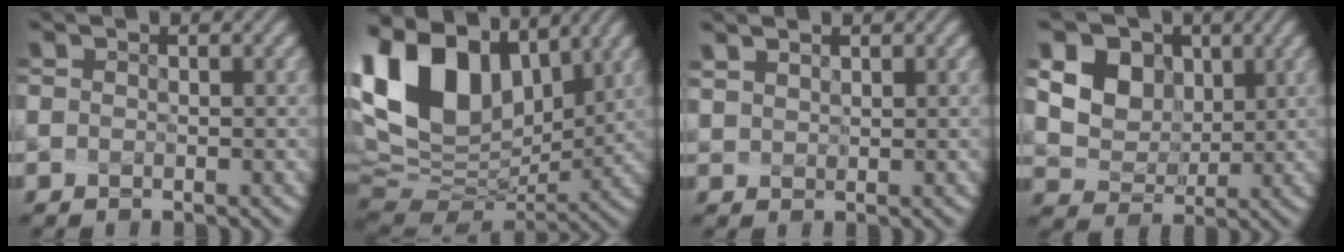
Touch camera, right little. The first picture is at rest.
{"total": 14.9, "force": [7.1, 8.9, 9.6], "torque": [-0.212, 0.022, 0.130]}
{"total": 1.6, "force": [1.5, 0.5, 0.4], "torque": [-0.008, 0.010, 0.017]}
{"total": 11.5, "force": [5.6, 8.8, 4.8], "torque": [-0.120, 0.024, 0.101]}